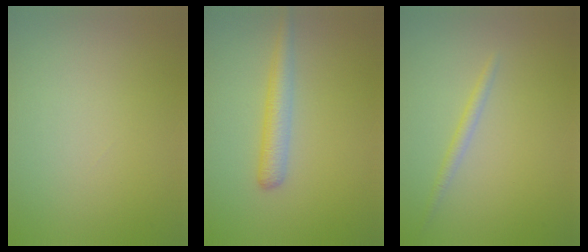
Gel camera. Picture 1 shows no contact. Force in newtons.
{"total": 2.5, "press": 2.5, "slide": 0.1}
{"total": 1.2, "press": 1.2, "slide": 0.0}